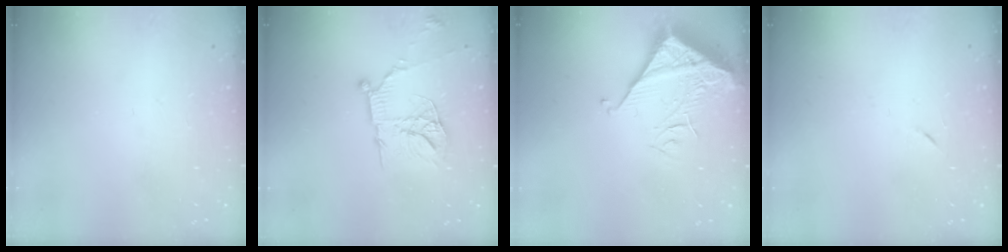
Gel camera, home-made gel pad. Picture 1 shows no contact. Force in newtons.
{"total": 15.2, "press": 15.2, "slide": 0.8}
{"total": 7.5, "press": 7.4, "slide": 1.0}
{"total": 3.8, "press": 3.7, "slide": 1.1}